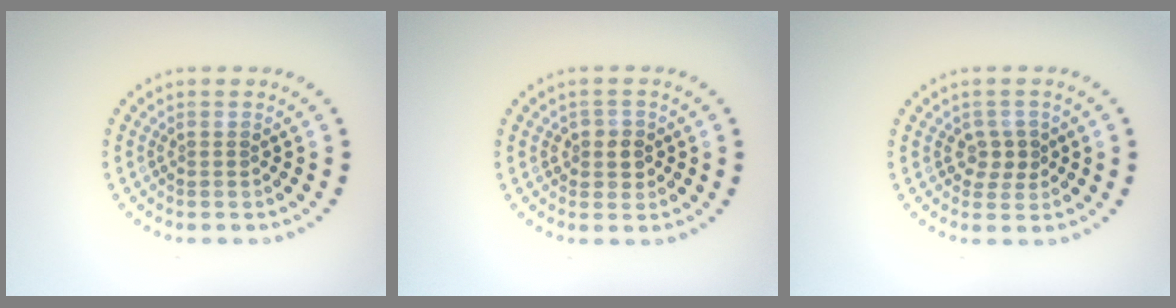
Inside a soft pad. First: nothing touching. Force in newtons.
{"total": 1.8, "press": 1.6, "slide": 0.7}
{"total": 1.9, "press": 1.7, "slide": 0.7}